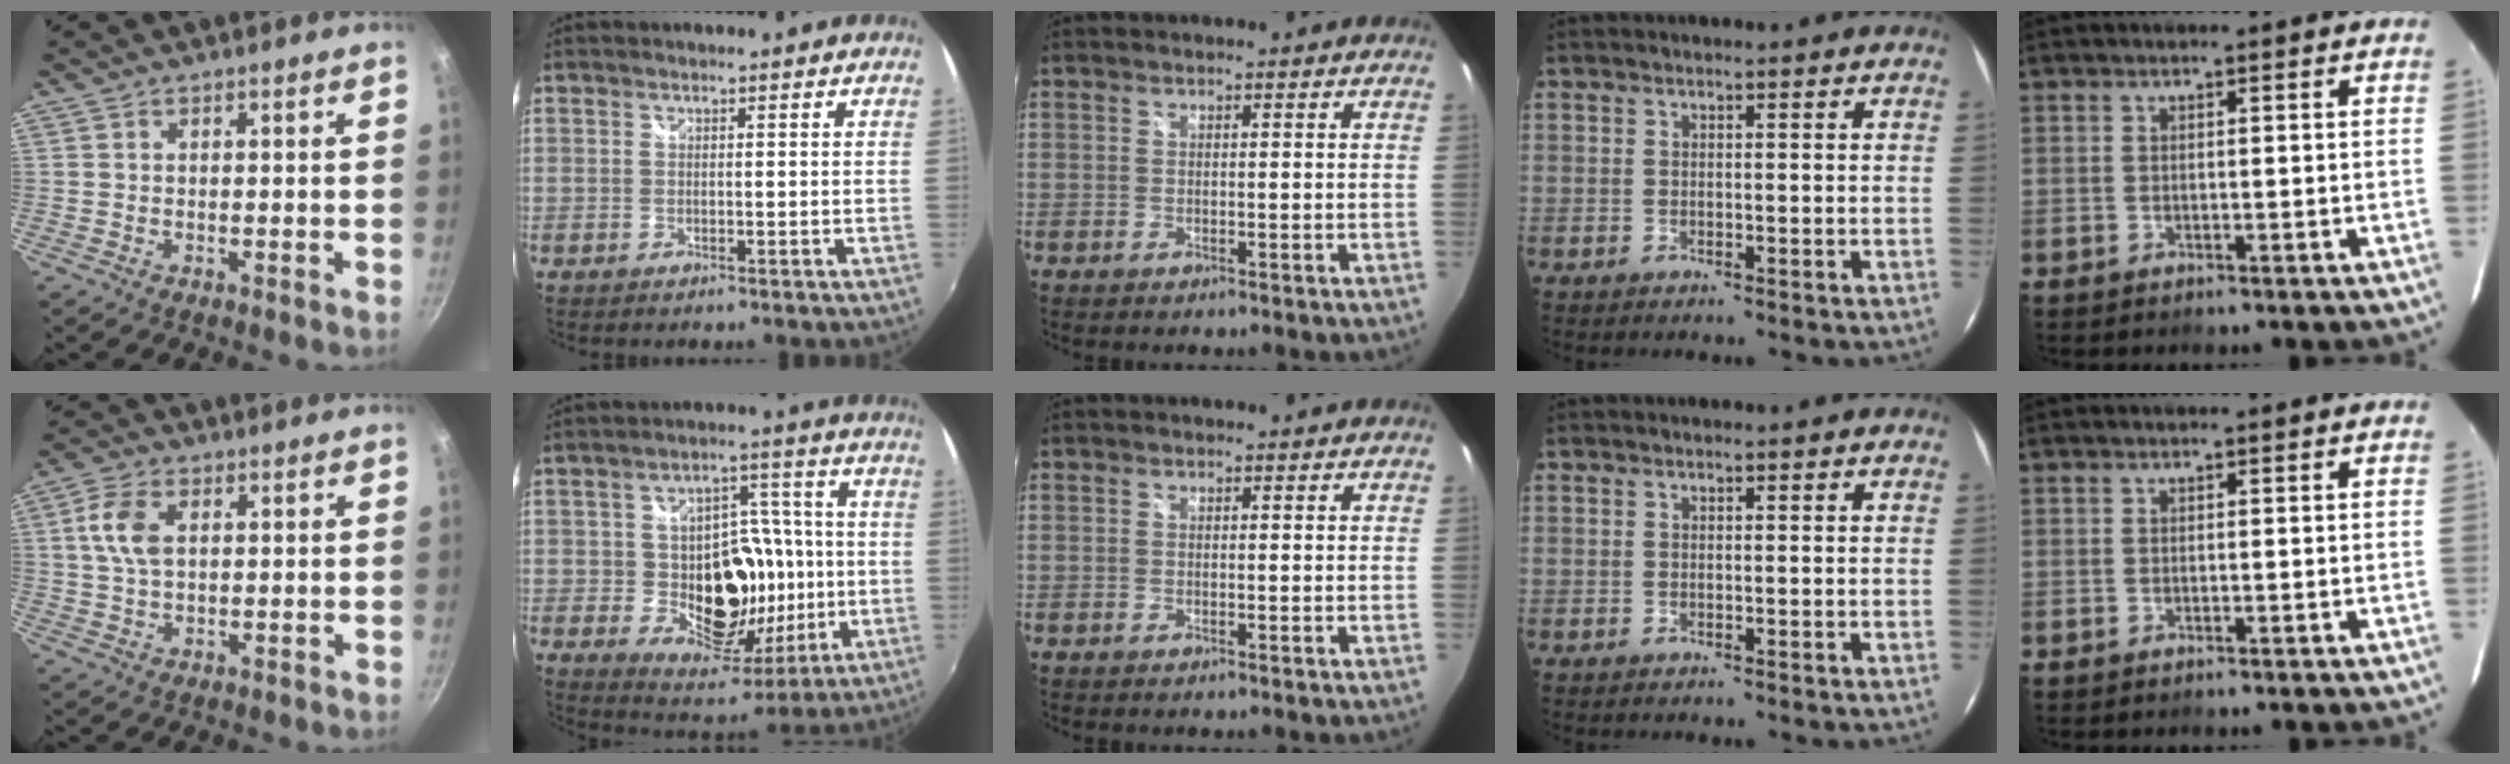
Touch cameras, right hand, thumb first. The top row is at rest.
{"thumb": {"total": 6.7, "force": [1.5, 4.0, 5.1], "torque": [-0.097, 0.005, 0.027]}, "index": {"total": 17.1, "force": [-1.6, 12.7, 11.3], "torque": [-0.204, 0.013, -0.005]}, "middle": {"total": 0.8, "force": [0.8, 0.0, 0.0], "torque": [-0.006, 0.000, 0.007]}}